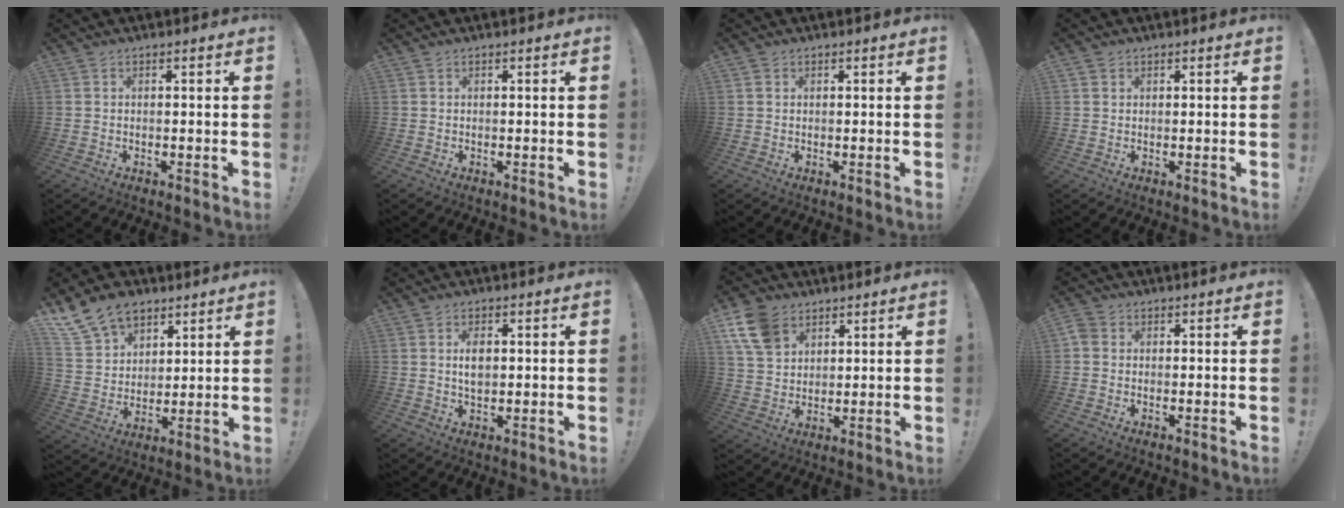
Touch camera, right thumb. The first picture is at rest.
{"total": 0.0}
{"total": 0.8, "force": [0.4, 0.7, 0.2], "torque": [0.005, -0.001, 0.006]}
{"total": 1.3, "force": [0.8, 0.9, 0.3], "torque": [-0.005, 0.002, 0.016]}
{"total": 13.6, "force": [9.2, 8.9, 4.6], "torque": [-0.082, -0.057, 0.180]}
{"total": 4.4, "force": [0.6, 2.6, 3.4], "torque": [-0.056, -0.002, 0.004]}
{"total": 11.8, "force": [6.6, 8.1, 5.5], "torque": [-0.102, -0.025, 0.132]}
{"total": 2.6, "force": [0.1, 2.3, 1.2], "torque": [-0.026, 0.008, 0.006]}